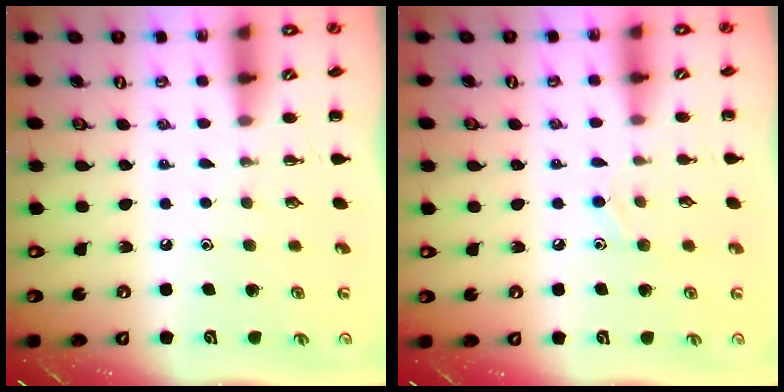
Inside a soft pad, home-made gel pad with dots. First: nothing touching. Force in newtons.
{"total": 6.2, "press": 5.9, "slide": 1.9}